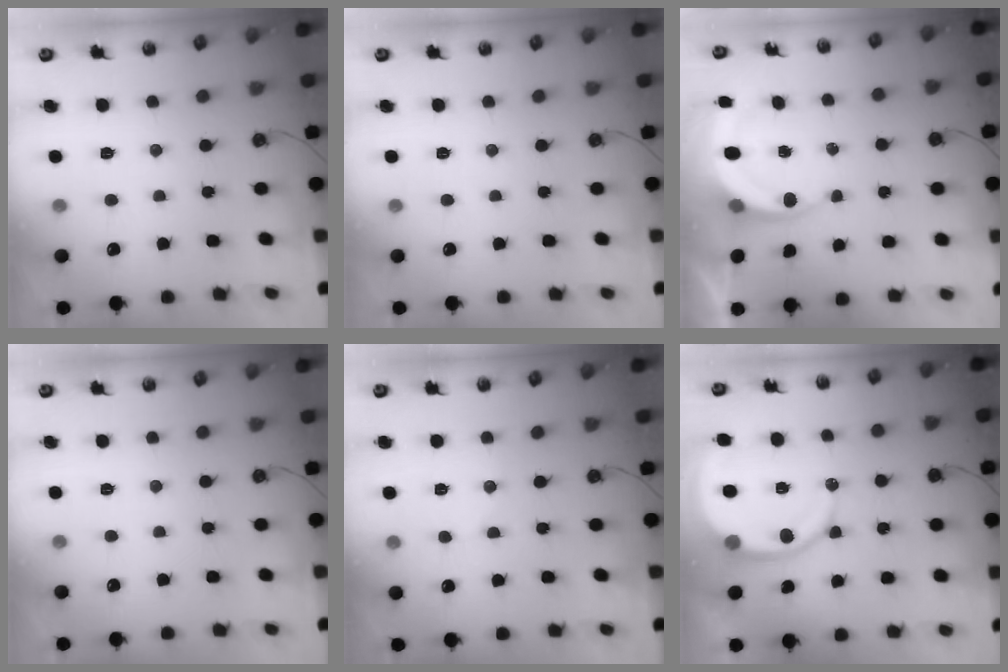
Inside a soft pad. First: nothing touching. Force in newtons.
{"total": 0.0}
{"total": 5.3, "press": 5.3, "slide": 0.3}
{"total": 0.0}
{"total": 5.5, "press": 5.5, "slide": 0.6}
{"total": 11.2, "press": 11.1, "slide": 1.4}